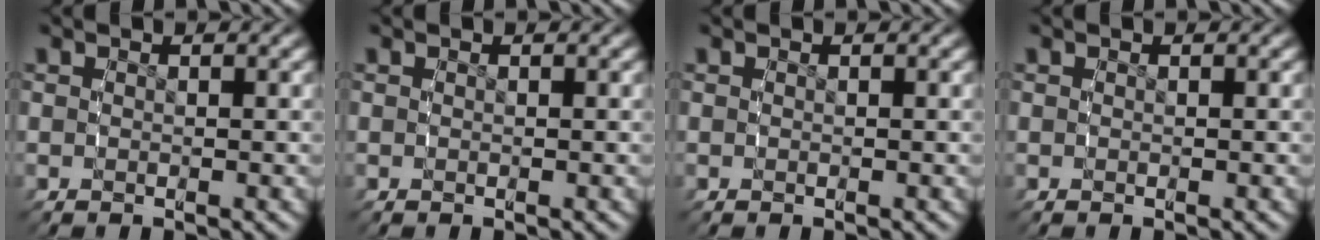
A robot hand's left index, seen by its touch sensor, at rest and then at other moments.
{"total": 0.0}
{"total": 0.0}
{"total": 0.0}